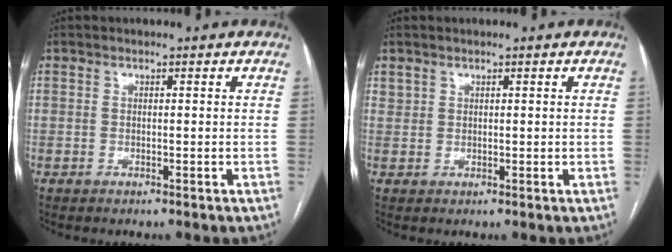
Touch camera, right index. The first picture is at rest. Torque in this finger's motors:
{"motor_torque": [-0.29, 0.72, 0.02, 0.06]}